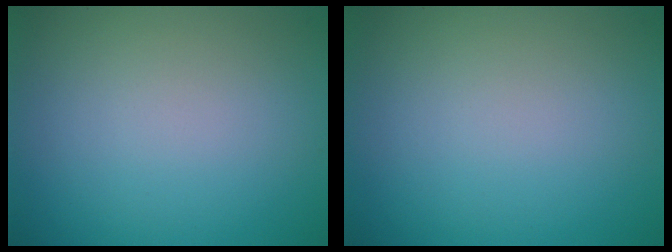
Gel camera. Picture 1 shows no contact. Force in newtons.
{"total": 0.0}